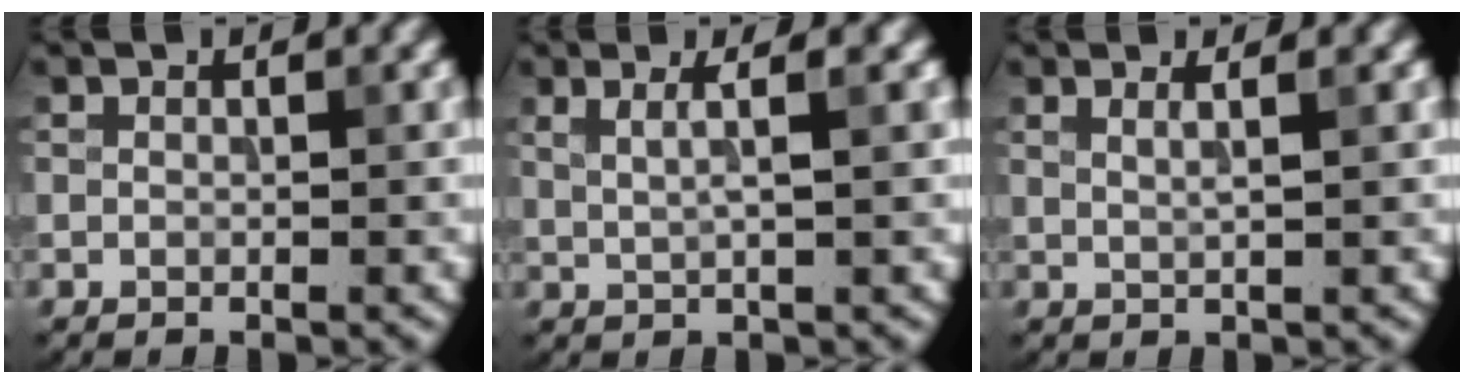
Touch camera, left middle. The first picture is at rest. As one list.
[{"total": 3.1, "force": [1.3, 1.0, 2.6], "torque": [-0.030, 0.001, 0.008]}, {"total": 2.1, "force": [1.0, 0.8, 1.6], "torque": [-0.011, 0.003, -0.002]}]